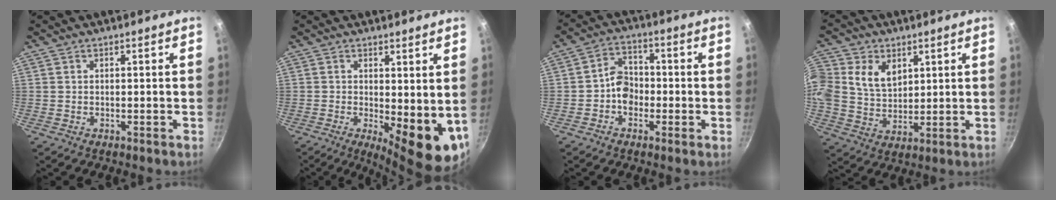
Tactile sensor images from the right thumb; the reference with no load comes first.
{"total": 11.0, "force": [-0.3, 4.3, 10.1], "torque": [-0.113, -0.018, 0.005]}
{"total": 5.7, "force": [-1.4, 4.5, 3.2], "torque": [-0.021, 0.024, -0.034]}
{"total": 11.0, "force": [3.5, 8.5, 6.1], "torque": [-0.112, -0.008, 0.064]}